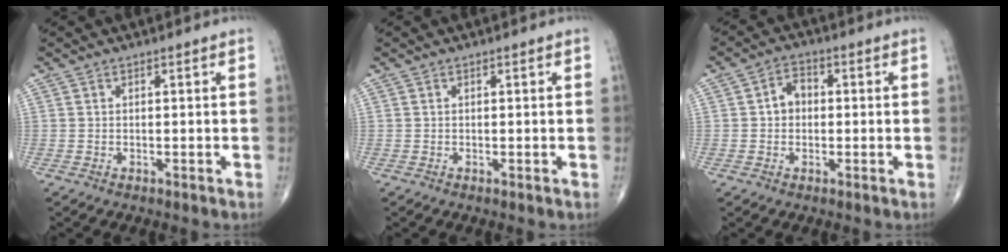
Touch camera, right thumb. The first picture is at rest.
{"total": 0.0}
{"total": 4.2, "force": [0.0, 3.4, 2.5], "torque": [-0.026, 0.017, -0.008]}